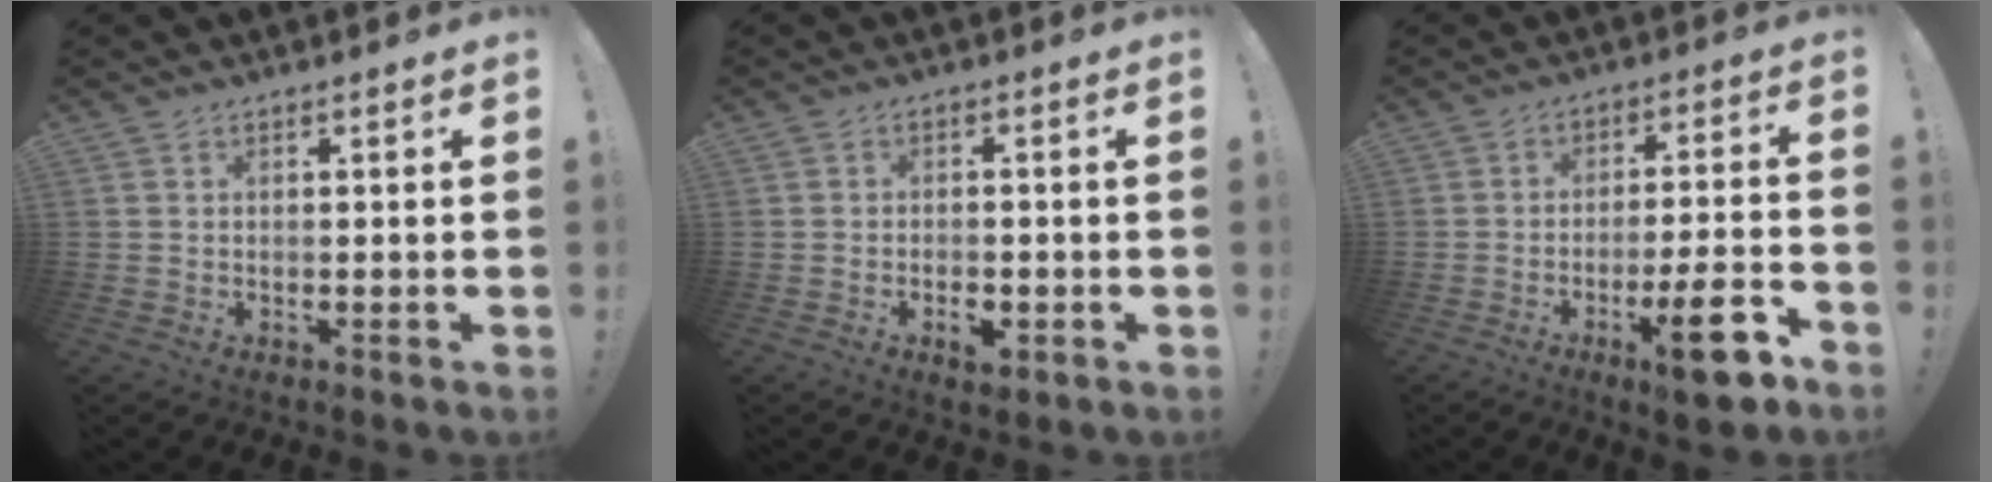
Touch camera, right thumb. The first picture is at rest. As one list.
[{"total": 3.4, "force": [-1.6, 2.0, 2.3], "torque": [-0.026, 0.009, -0.025]}, {"total": 13.2, "force": [-6.7, 2.5, 11.1], "torque": [-0.156, 0.034, -0.101]}]